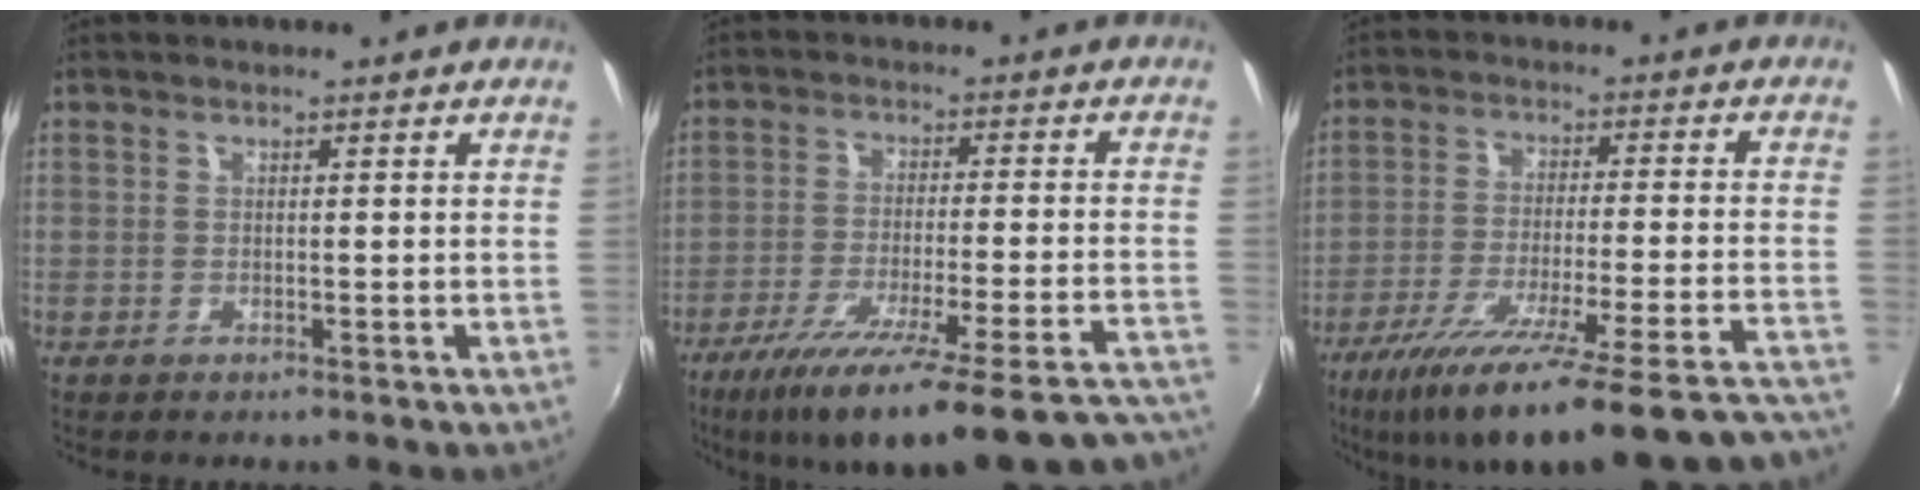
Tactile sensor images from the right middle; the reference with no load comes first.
{"total": 28.0, "force": [-23.8, 2.5, 14.4], "torque": [-0.221, -0.070, -0.342]}
{"total": 30.7, "force": [-26.2, 1.5, 16.0], "torque": [-0.236, -0.086, -0.382]}